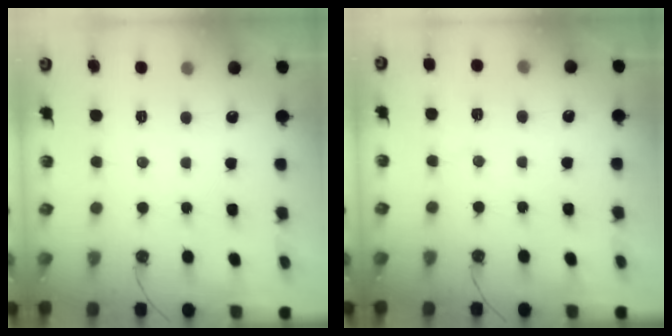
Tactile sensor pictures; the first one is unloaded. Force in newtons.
{"total": 7.4, "press": 2.8, "slide": 6.9}